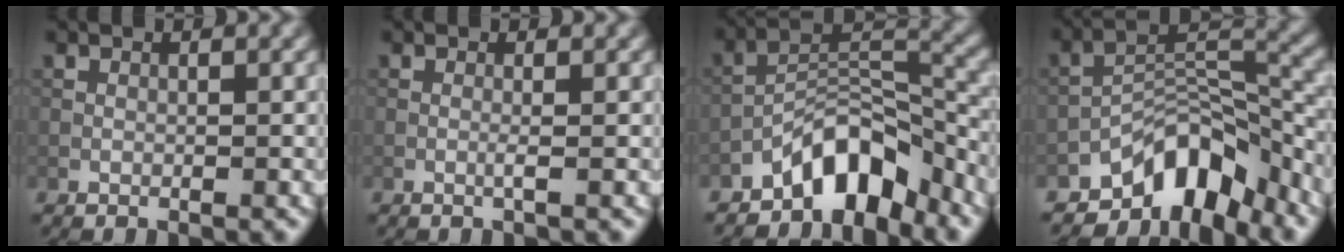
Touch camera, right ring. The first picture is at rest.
{"total": 0.7, "force": [-0.1, 0.0, 0.7], "torque": [-0.014, 0.000, -0.007]}
{"total": 6.5, "force": [-5.0, 2.5, 3.3], "torque": [-0.037, 0.011, -0.096]}
{"total": 8.1, "force": [-5.9, 3.6, 4.3], "torque": [-0.045, 0.003, -0.111]}